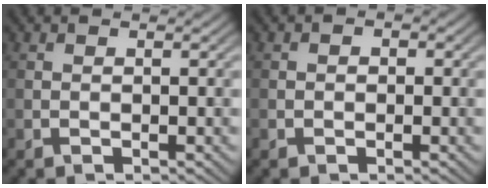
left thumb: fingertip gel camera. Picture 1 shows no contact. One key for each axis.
{"total": 0.8, "fx": -0.1, "fy": 0.8, "fz": 0.3, "tx": -0.003, "ty": -0.005, "tz": -0.007}